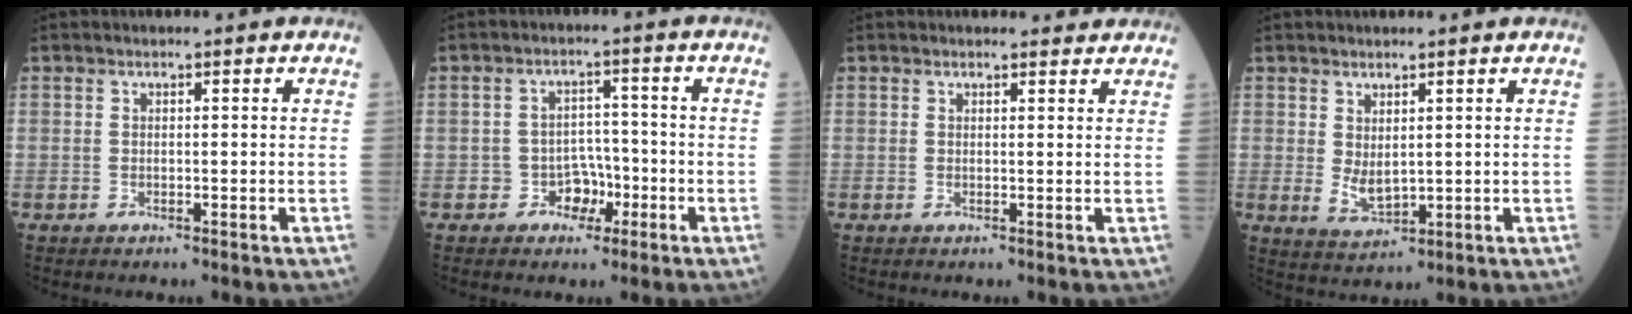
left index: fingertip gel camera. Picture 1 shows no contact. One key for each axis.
{"total": 3.9, "fx": -1.8, "fy": 3.3, "fz": 1.1, "tx": -0.010, "ty": 0.012, "tz": -0.026}
{"total": 2.8, "fx": 2.7, "fy": 0.7, "fz": 0.4, "tx": -0.009, "ty": 0.002, "tz": 0.025}
{"total": 3.7, "fx": 0.9, "fy": 1.7, "fz": 3.1, "tx": -0.070, "ty": -0.002, "tz": 0.031}